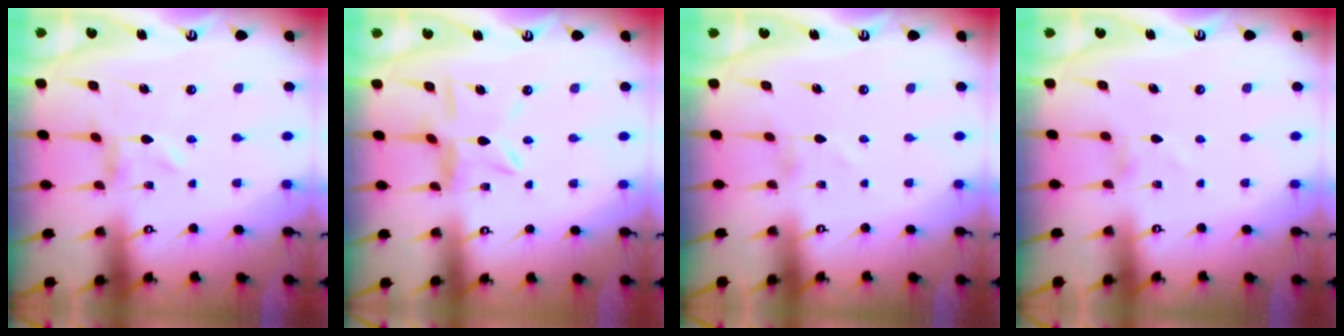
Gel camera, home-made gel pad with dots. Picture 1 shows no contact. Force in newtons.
{"total": 8.0, "press": 7.9, "slide": 0.8}
{"total": 0.0}
{"total": 0.0}